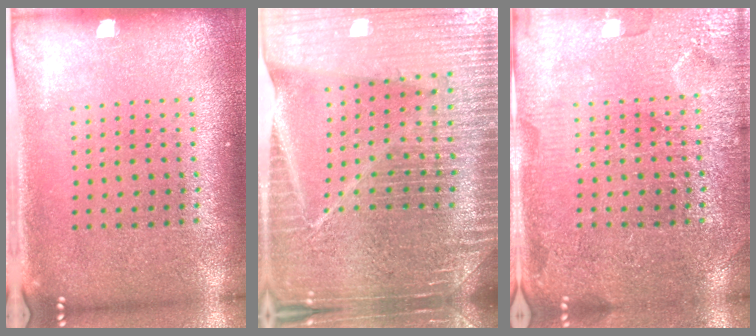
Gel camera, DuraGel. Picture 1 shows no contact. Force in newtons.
{"total": 6.3, "press": 5.5, "slide": 3.1}
{"total": 3.8, "press": 3.8, "slide": 0.7}